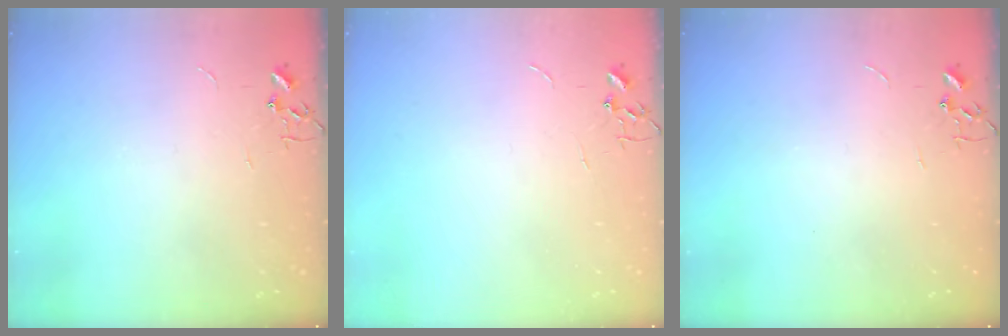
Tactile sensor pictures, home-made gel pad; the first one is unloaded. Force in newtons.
{"total": 0.0}
{"total": 0.0}